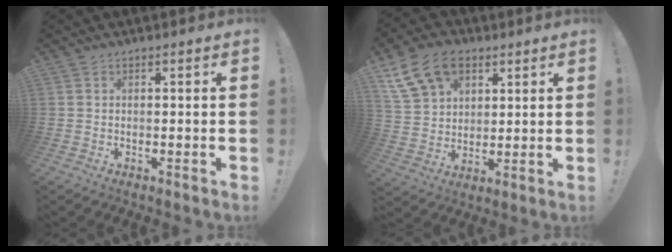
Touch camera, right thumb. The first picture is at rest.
{"total": 15.6, "force": [8.0, 10.9, 7.8], "torque": [-0.122, -0.036, 0.155]}